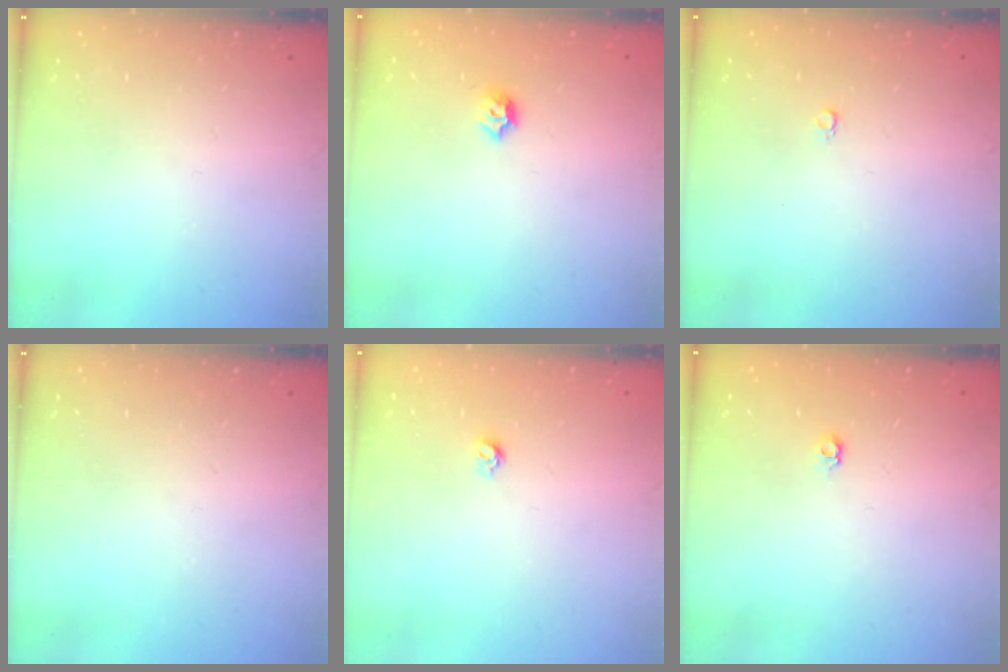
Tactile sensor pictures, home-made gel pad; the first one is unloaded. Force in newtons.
{"total": 3.8, "press": 3.8, "slide": 0.8}
{"total": 2.4, "press": 2.4, "slide": 0.2}
{"total": 0.0}
{"total": 3.4, "press": 3.4, "slide": 0.2}
{"total": 3.5, "press": 3.5, "slide": 0.4}